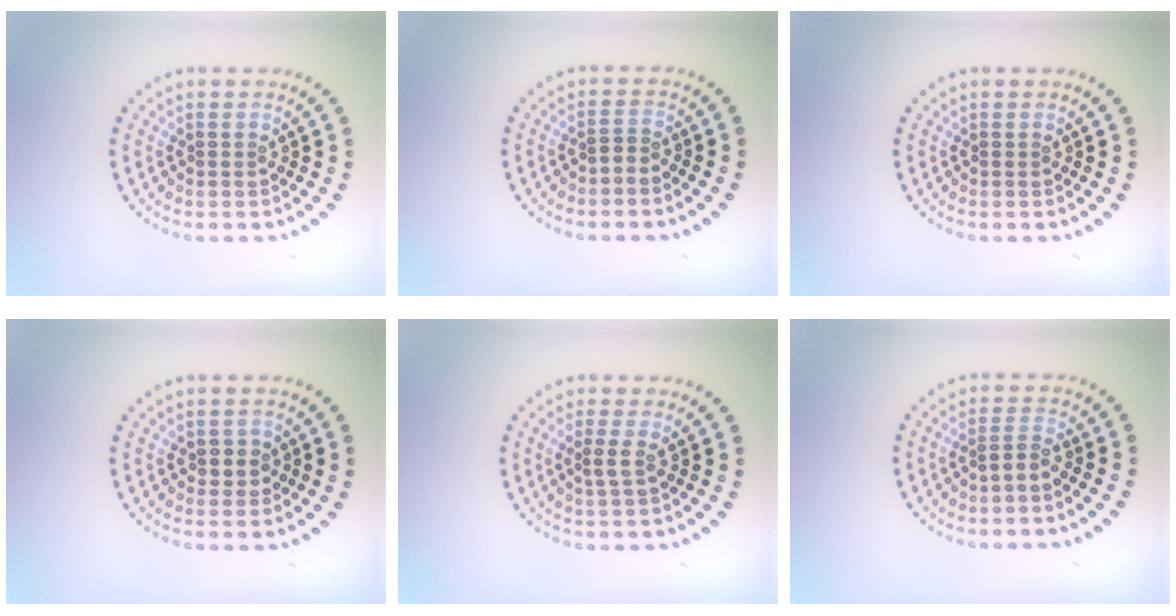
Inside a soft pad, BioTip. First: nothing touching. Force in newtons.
{"total": 0.8, "press": 0.3, "slide": 0.8}
{"total": 0.0}
{"total": 1.2, "press": 1.1, "slide": 0.5}
{"total": 1.0, "press": 0.8, "slide": 0.6}
{"total": 1.3, "press": 0.9, "slide": 0.9}